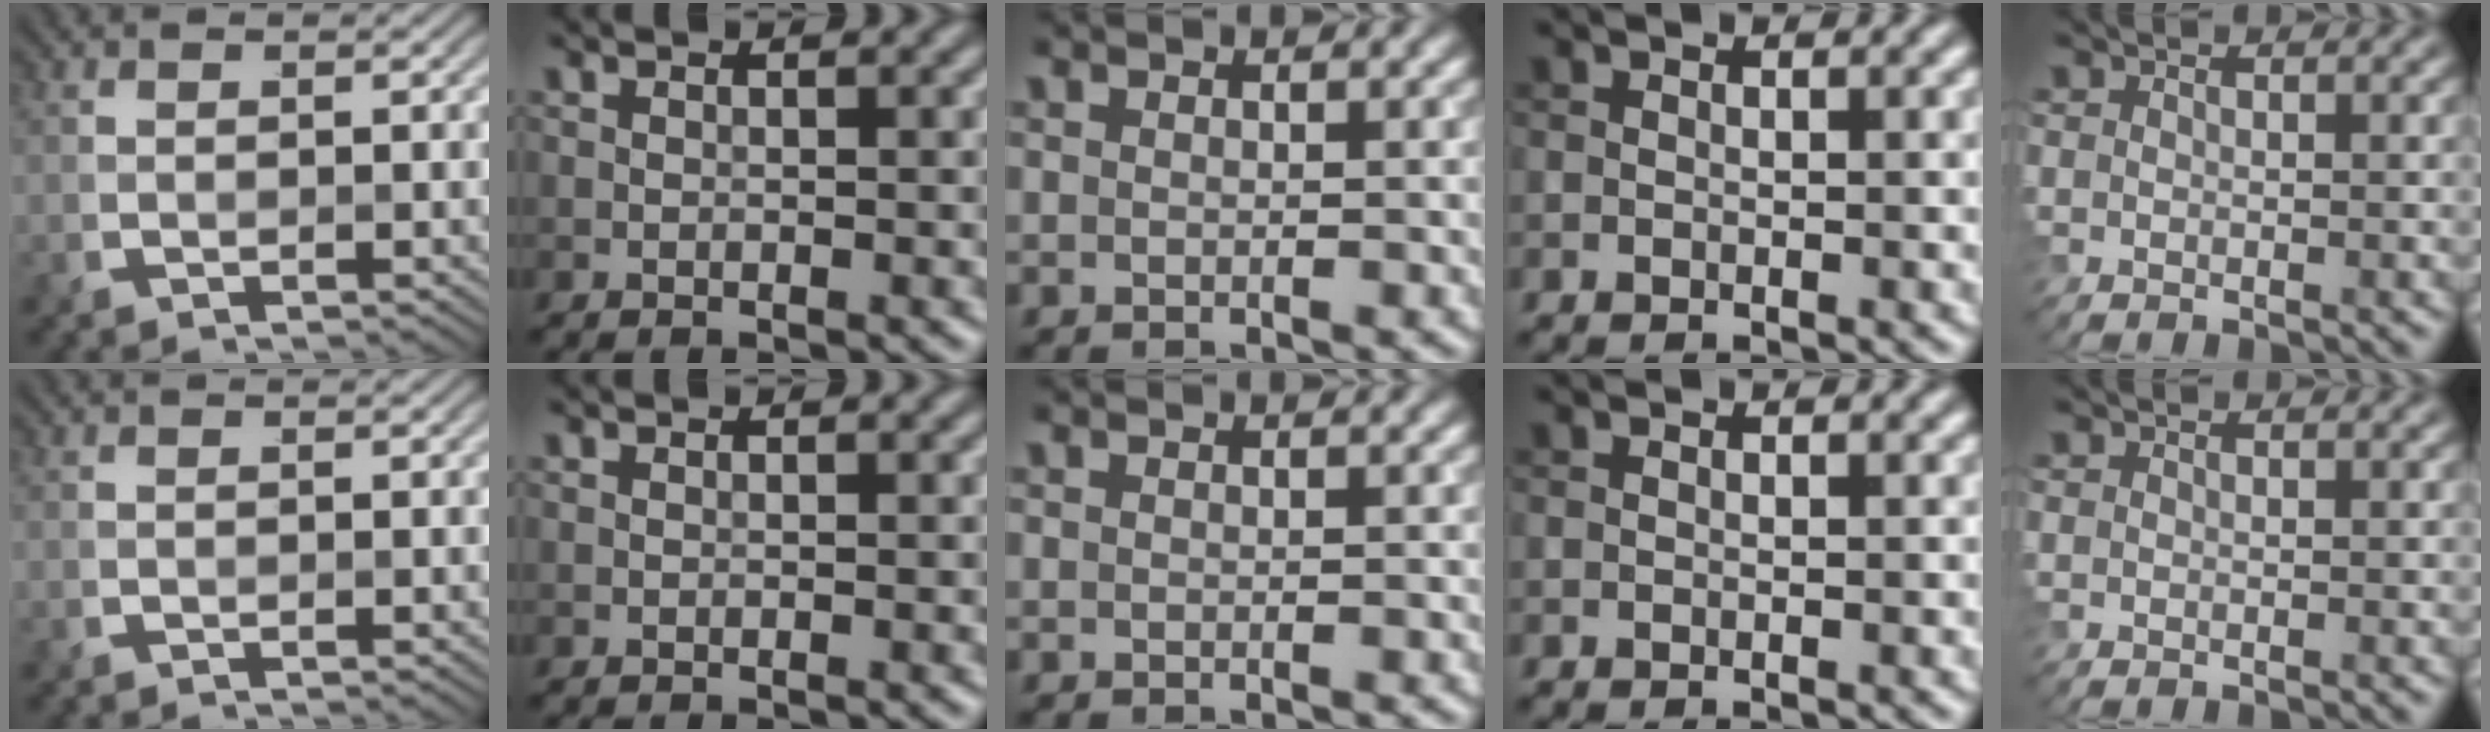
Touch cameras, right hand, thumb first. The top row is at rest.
{}